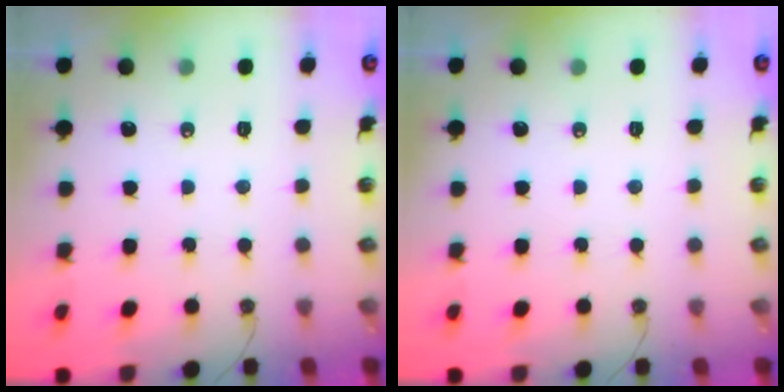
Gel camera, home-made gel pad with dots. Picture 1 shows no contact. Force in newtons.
{"total": 0.0}